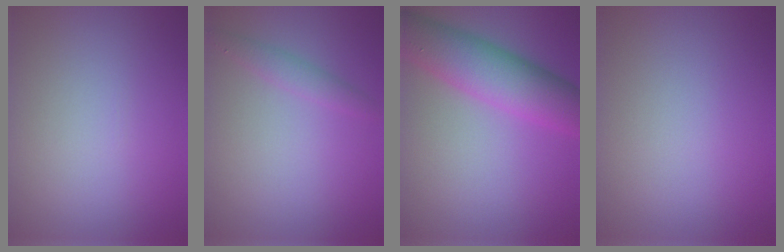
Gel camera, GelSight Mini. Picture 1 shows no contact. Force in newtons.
{"total": 1.5, "press": 1.5, "slide": 0.1}
{"total": 7.4, "press": 7.4, "slide": 0.1}
{"total": 0.0}